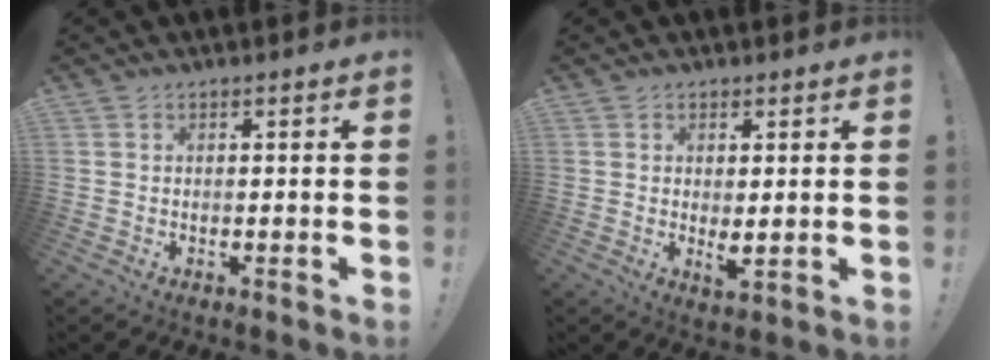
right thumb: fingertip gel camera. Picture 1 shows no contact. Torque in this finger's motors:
{"motor_torque": [0.11, -0.05, -0.08, 0.44, -0.01]}